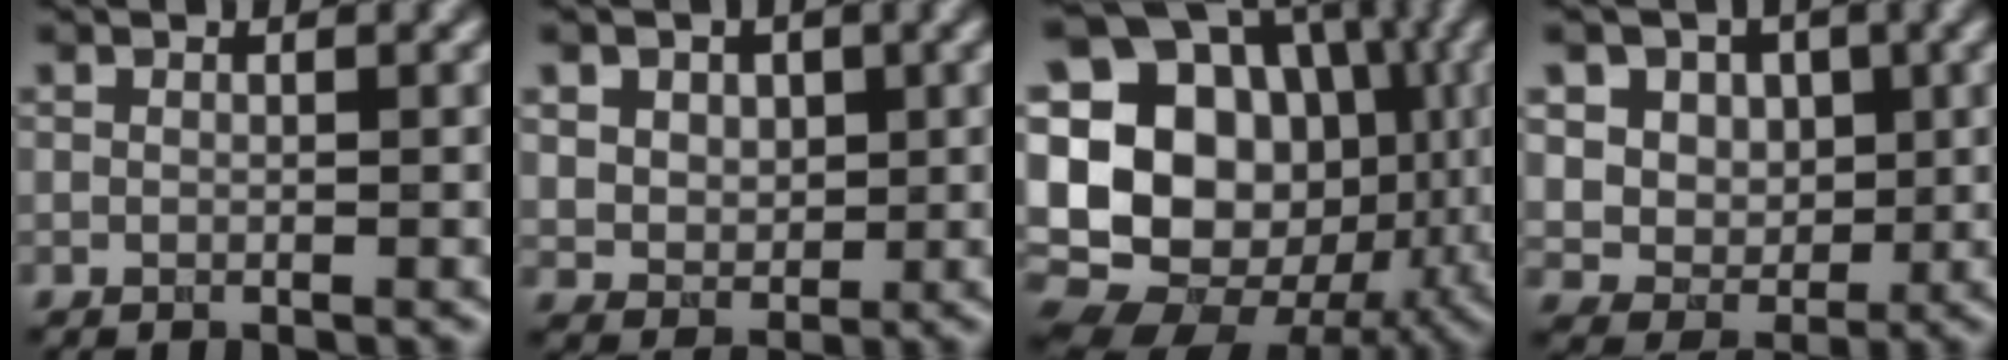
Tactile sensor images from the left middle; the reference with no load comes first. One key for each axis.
{"total": 4.9, "fx": 2.1, "fy": 3.8, "fz": 2.3, "tx": -0.059, "ty": 0.010, "tz": 0.040}
{"total": 20.0, "fx": 1.3, "fy": 16.6, "fz": 11.0, "tx": -0.184, "ty": 0.020, "tz": 0.006}
{"total": 7.9, "fx": 2.7, "fy": 6.6, "fz": 3.4, "tx": -0.058, "ty": 0.004, "tz": 0.041}